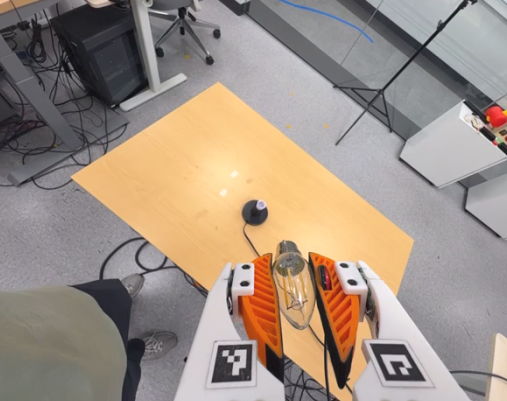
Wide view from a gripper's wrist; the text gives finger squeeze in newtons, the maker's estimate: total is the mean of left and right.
{"total": 19.8, "left": 21.2, "right": 18.4}